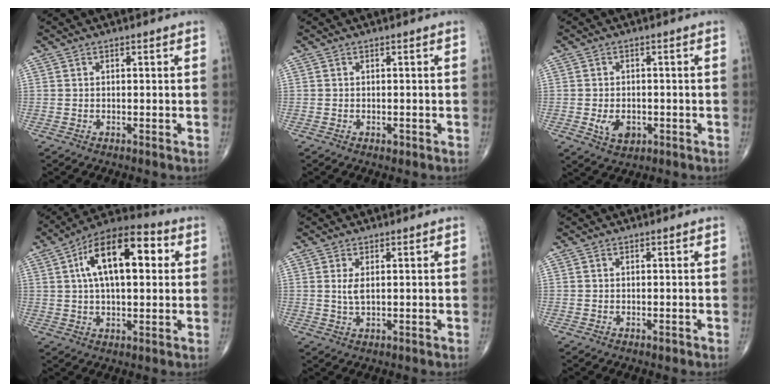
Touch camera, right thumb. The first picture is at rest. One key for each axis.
{"total": 0.8, "fx": -0.3, "fy": 0.5, "fz": 0.5, "tx": -0.008, "ty": -0.002, "tz": -0.003}
{"total": 4.6, "fx": -1.3, "fy": 3.1, "fz": 3.1, "tx": -0.046, "ty": -0.001, "tz": -0.014}
{"total": 17.0, "fx": 4.1, "fy": 8.0, "fz": 14.4, "tx": -0.221, "ty": 0.025, "tz": 0.058}
{"total": 2.6, "fx": 0.6, "fy": 1.1, "fz": 2.3, "tx": -0.049, "ty": -0.004, "tz": 0.016}
{"total": 0.5, "fx": -0.3, "fy": 0.3, "fz": 0.3, "tx": -0.004, "ty": 0.000, "tz": -0.005}